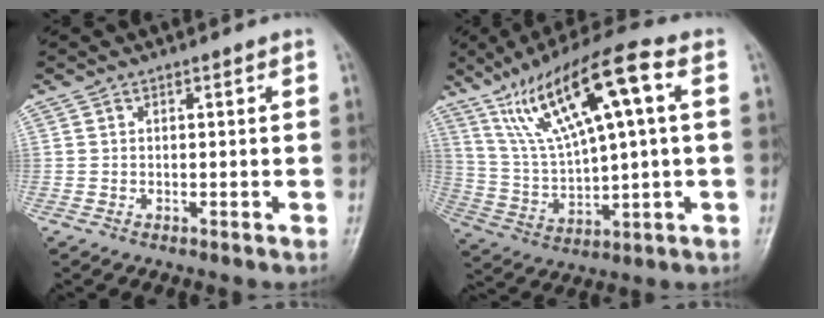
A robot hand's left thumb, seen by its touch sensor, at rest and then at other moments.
{"total": 18.0, "force": [6.9, 4.3, 16.0], "torque": [-0.291, 0.004, 0.133]}